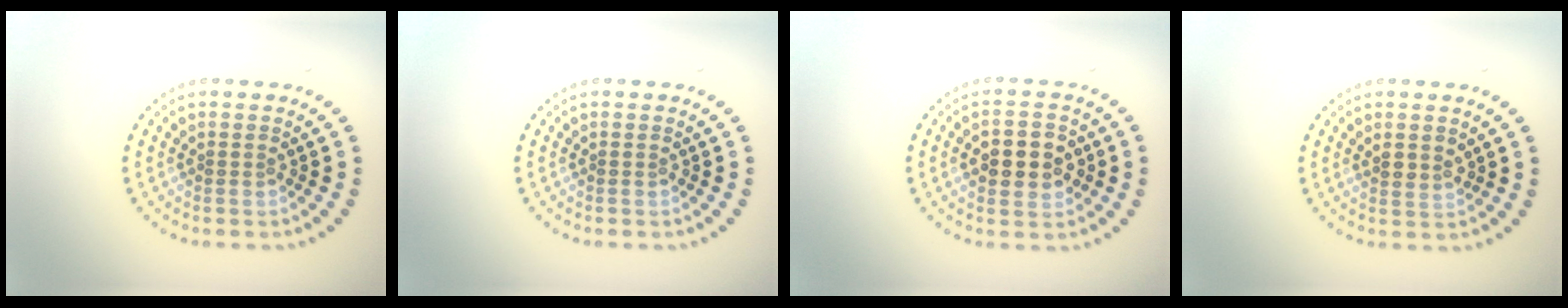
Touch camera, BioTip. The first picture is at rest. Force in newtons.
{"total": 0.0}
{"total": 3.8, "press": 3.8, "slide": 0.2}
{"total": 1.1, "press": 0.9, "slide": 0.6}